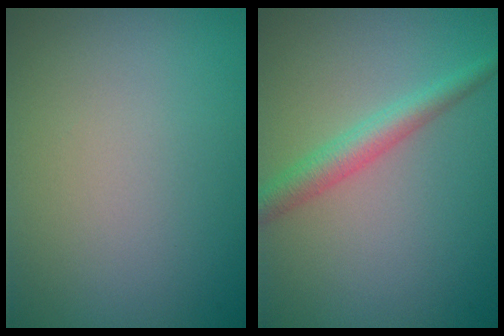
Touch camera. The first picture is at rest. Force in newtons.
{"total": 2.9, "press": 2.9, "slide": 0.1}